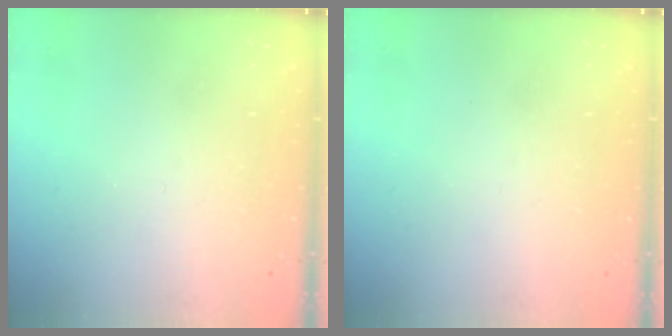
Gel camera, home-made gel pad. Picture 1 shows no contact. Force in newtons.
{"total": 0.0}